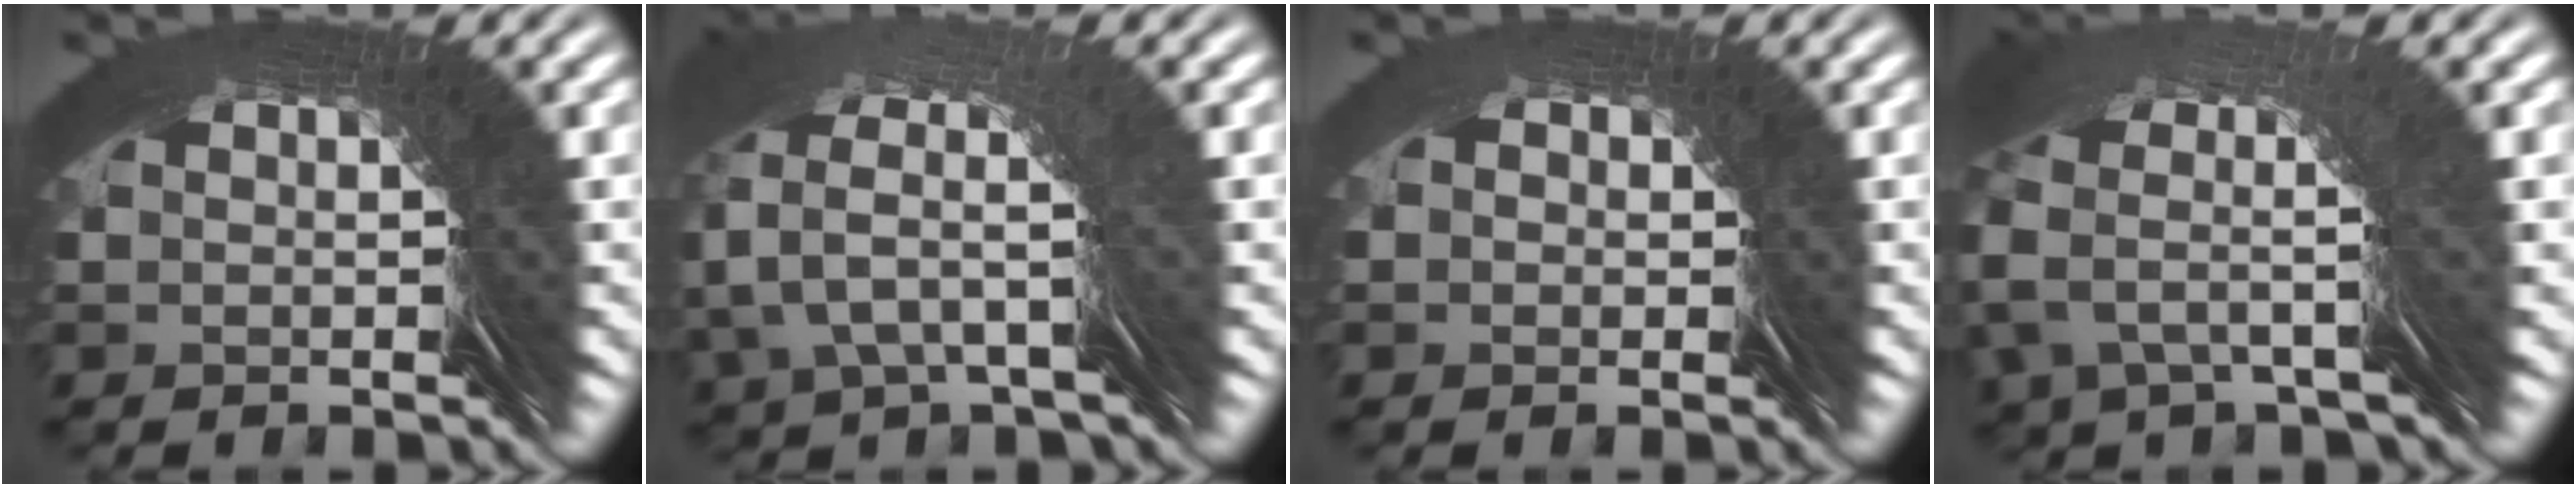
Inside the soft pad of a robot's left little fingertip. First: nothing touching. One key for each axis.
{"total": 5.9, "fx": 5.0, "fy": -2.9, "fz": -1.0, "tx": 0.002, "ty": 0.064, "tz": 0.064}
{"total": 2.5, "fx": 0.3, "fy": 2.3, "fz": 0.9, "tx": -0.018, "ty": 0.002, "tz": -0.001}
{"total": 7.1, "fx": 6.1, "fy": -3.5, "fz": 0.0, "tx": 0.020, "ty": 0.087, "tz": 0.073}